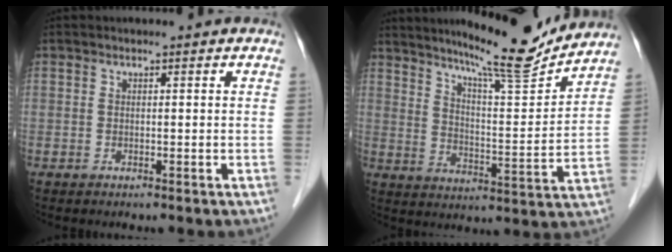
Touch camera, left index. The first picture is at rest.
{"total": 14.5, "force": [13.1, 0.1, 6.1], "torque": [-0.100, -0.015, 0.197]}